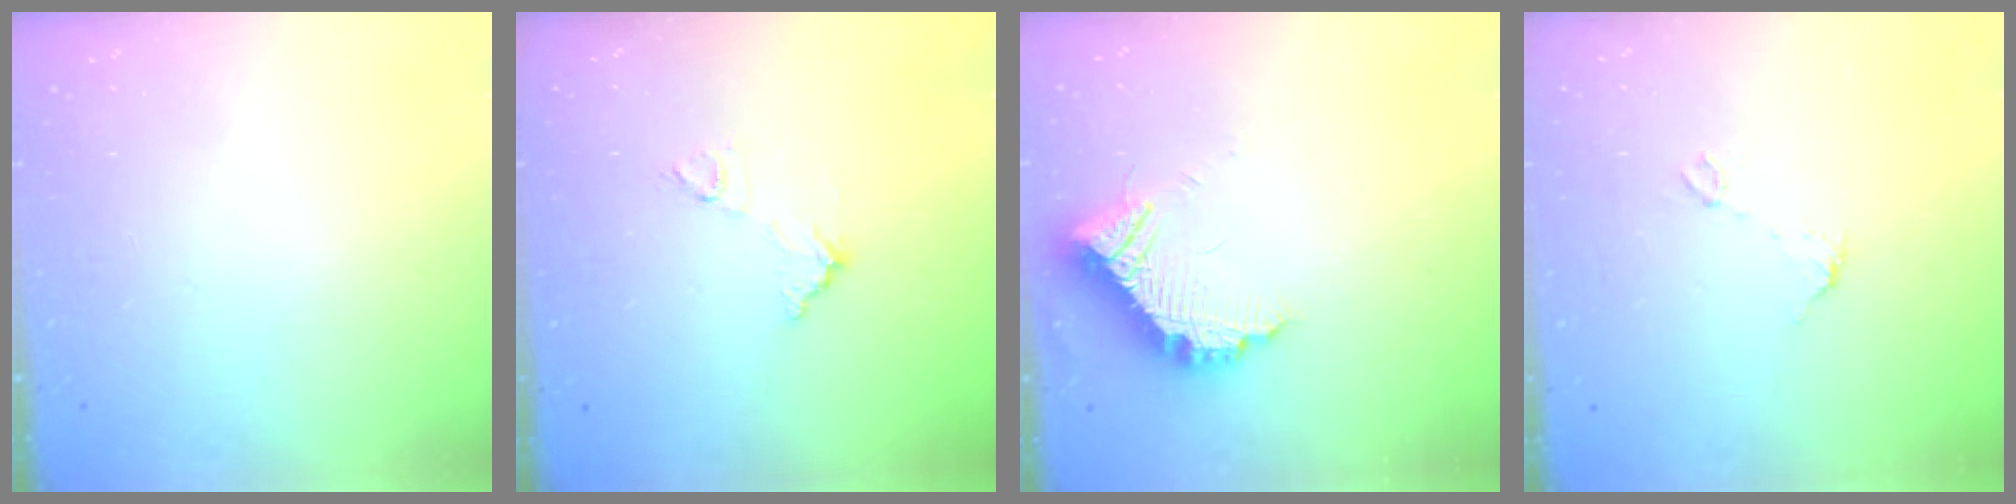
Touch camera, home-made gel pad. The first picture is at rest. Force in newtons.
{"total": 7.0, "press": 7.0, "slide": 0.3}
{"total": 11.1, "press": 11.1, "slide": 0.8}
{"total": 5.0, "press": 4.9, "slide": 0.4}